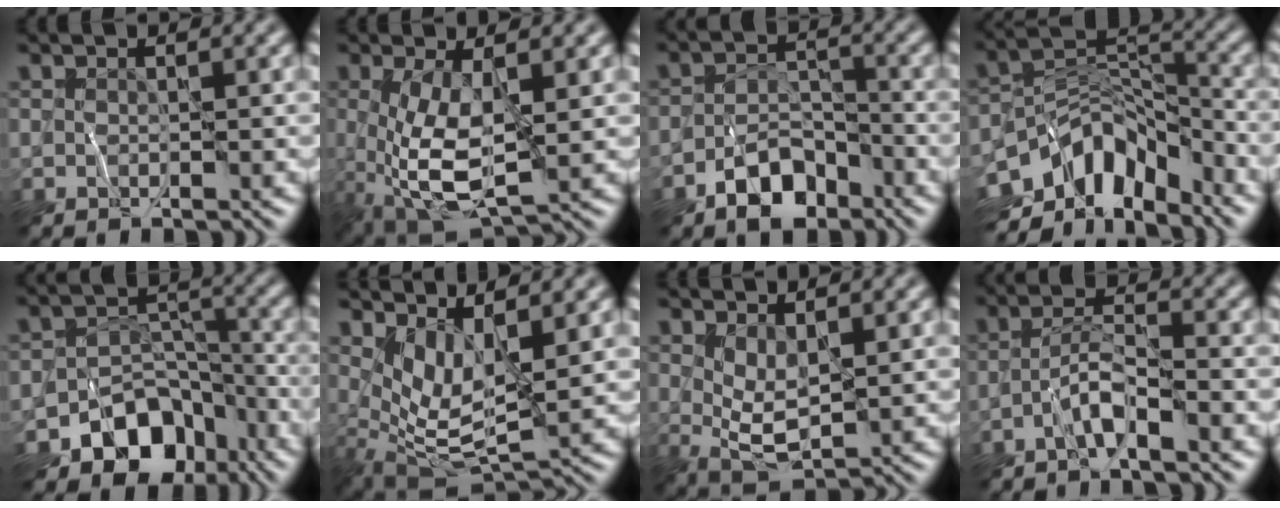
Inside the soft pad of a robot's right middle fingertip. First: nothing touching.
{"total": 7.1, "force": [-0.4, 2.8, 6.5], "torque": [-0.153, -0.014, -0.005]}
{"total": 4.6, "force": [-3.0, 2.6, 2.4], "torque": [-0.029, 0.002, -0.061]}
{"total": 9.4, "force": [-5.7, 5.2, 5.4], "torque": [-0.075, 0.006, -0.111]}
{"total": 8.8, "force": [-5.6, 6.1, 3.2], "torque": [-0.026, 0.000, -0.085]}
{"total": 4.8, "force": [2.2, 1.7, 3.9], "torque": [-0.089, -0.018, 0.047]}
{"total": 3.0, "force": [1.1, 1.1, 2.5], "torque": [-0.052, -0.010, 0.027]}
{"total": 2.4, "force": [-1.7, 0.2, 1.7], "torque": [-0.034, 0.013, -0.039]}